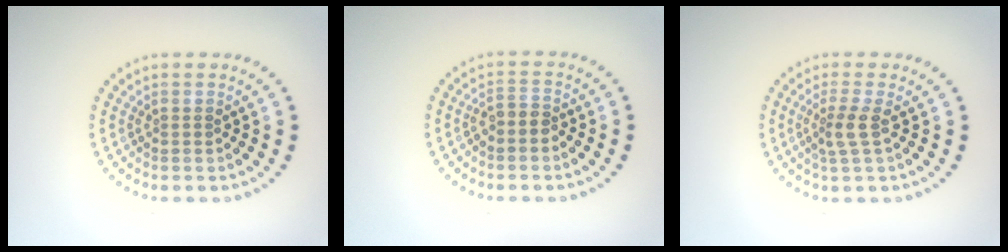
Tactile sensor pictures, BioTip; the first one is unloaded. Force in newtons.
{"total": 1.7, "press": 1.4, "slide": 1.0}
{"total": 2.1, "press": 1.7, "slide": 1.3}